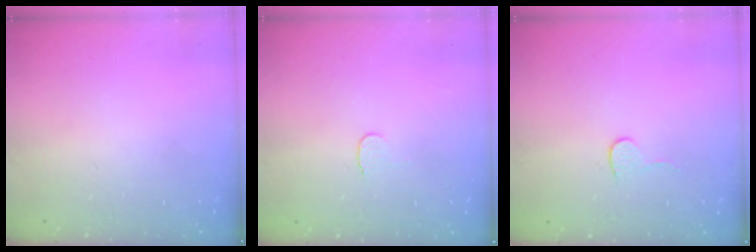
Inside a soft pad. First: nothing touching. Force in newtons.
{"total": 3.6, "press": 3.6, "slide": 0.4}
{"total": 4.0, "press": 4.0, "slide": 0.4}